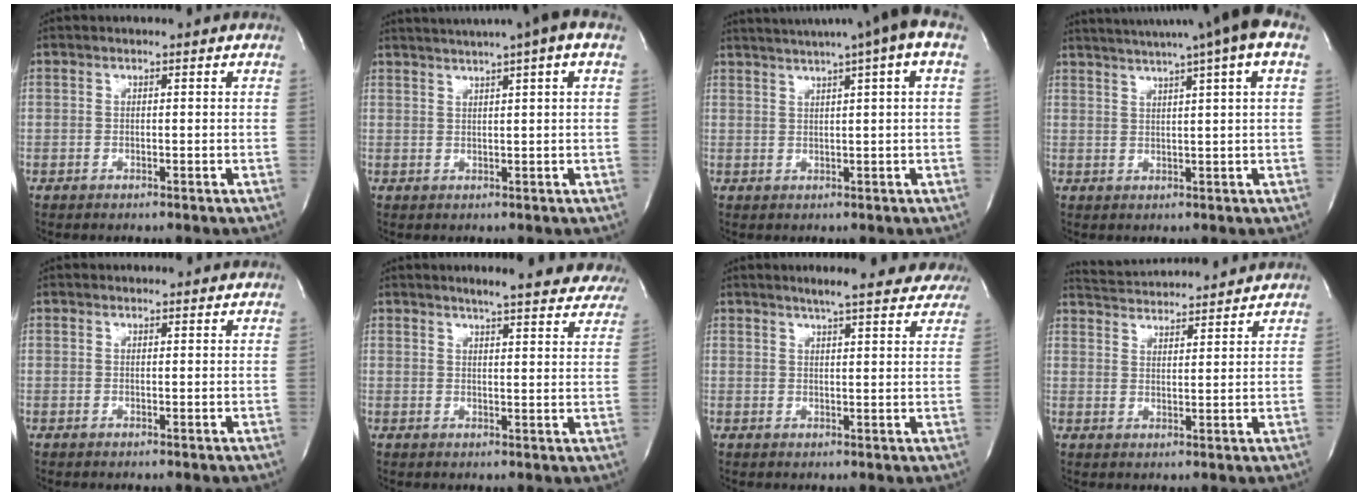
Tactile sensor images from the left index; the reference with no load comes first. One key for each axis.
{"total": 10.1, "fx": 7.0, "fy": -0.4, "fz": 7.2, "tx": -0.118, "ty": 0.031, "tz": 0.085}
{"total": 12.0, "fx": 8.0, "fy": -0.3, "fz": 9.0, "tx": -0.148, "ty": 0.037, "tz": 0.099}
{"total": 15.1, "fx": 11.0, "fy": -0.5, "fz": 10.4, "tx": -0.173, "ty": 0.029, "tz": 0.140}
{"total": 2.7, "fx": 2.6, "fy": 0.6, "fz": 0.2, "tx": -0.006, "ty": 0.015, "tz": 0.029}
{"total": 16.2, "fx": 14.8, "fy": 2.7, "fz": 6.0, "tx": -0.068, "ty": -0.022, "tz": 0.163}
{"total": 13.7, "fx": 12.3, "fy": 2.2, "fz": 5.5, "tx": -0.059, "ty": 0.005, "tz": 0.140}
{"total": 12.1, "fx": 11.6, "fy": 1.1, "fz": 3.1, "tx": -0.064, "ty": 0.021, "tz": 0.171}